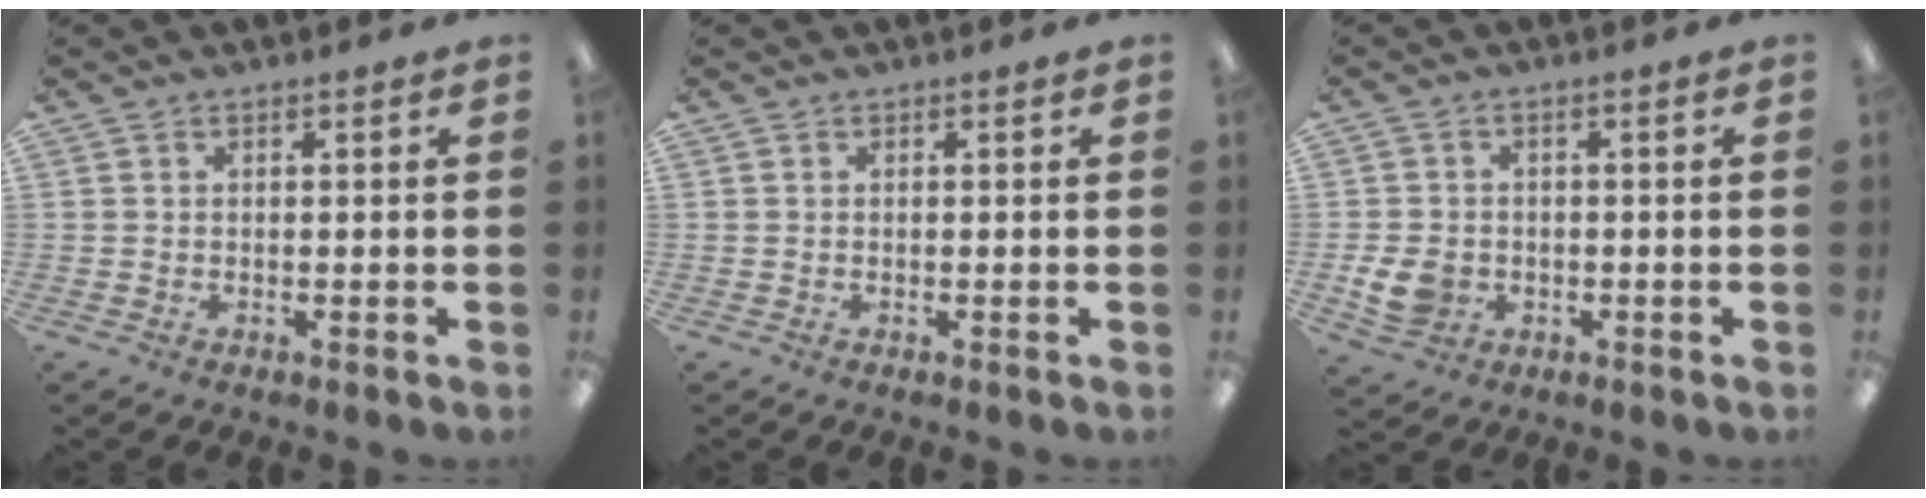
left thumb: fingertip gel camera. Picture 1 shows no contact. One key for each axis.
{"total": 0.0}
{"total": 6.0, "fx": -1.4, "fy": 4.8, "fz": 3.2, "tx": -0.073, "ty": 0.001, "tz": -0.027}